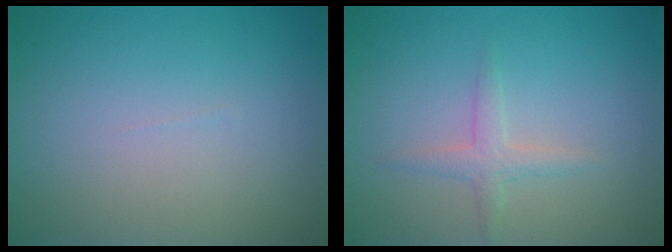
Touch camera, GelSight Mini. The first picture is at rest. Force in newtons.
{"total": 1.6, "press": 1.6, "slide": 0.1}